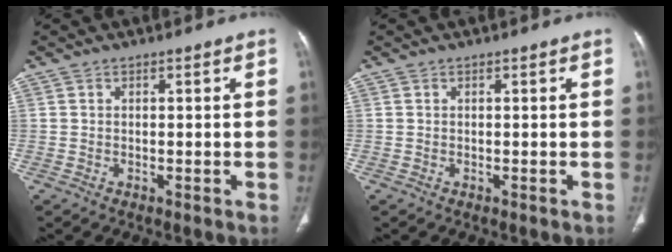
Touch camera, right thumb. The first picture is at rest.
{"total": 0.0}